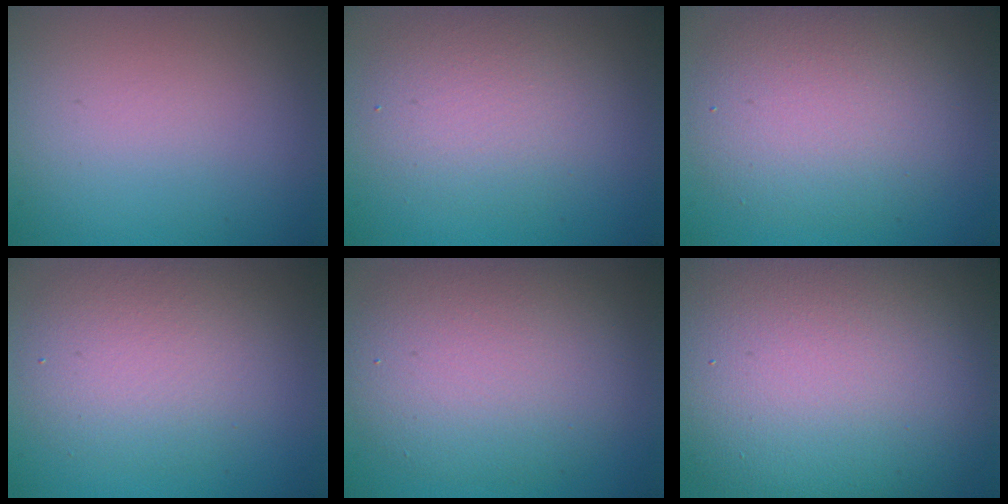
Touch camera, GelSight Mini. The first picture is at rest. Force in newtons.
{"total": 3.7, "press": 3.7, "slide": 0.0}
{"total": 6.0, "press": 6.0, "slide": 0.4}
{"total": 4.6, "press": 4.6, "slide": 0.3}
{"total": 7.3, "press": 7.3, "slide": 0.6}
{"total": 17.8, "press": 17.7, "slide": 1.1}